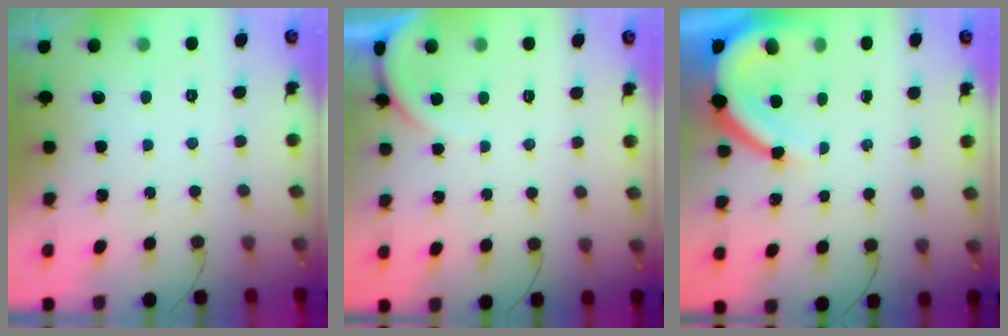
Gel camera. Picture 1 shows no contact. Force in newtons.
{"total": 1.6, "press": 1.6, "slide": 0.4}
{"total": 9.5, "press": 9.4, "slide": 1.1}